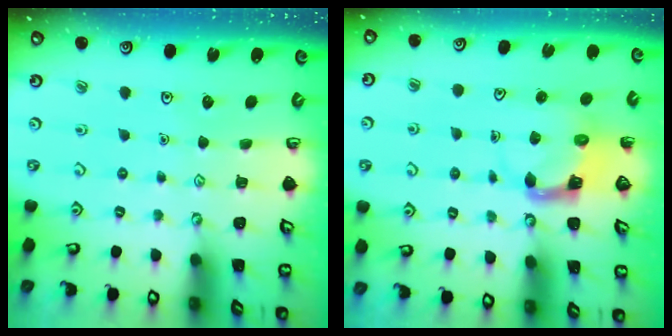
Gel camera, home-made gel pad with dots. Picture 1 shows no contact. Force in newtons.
{"total": 3.9, "press": 3.8, "slide": 0.7}